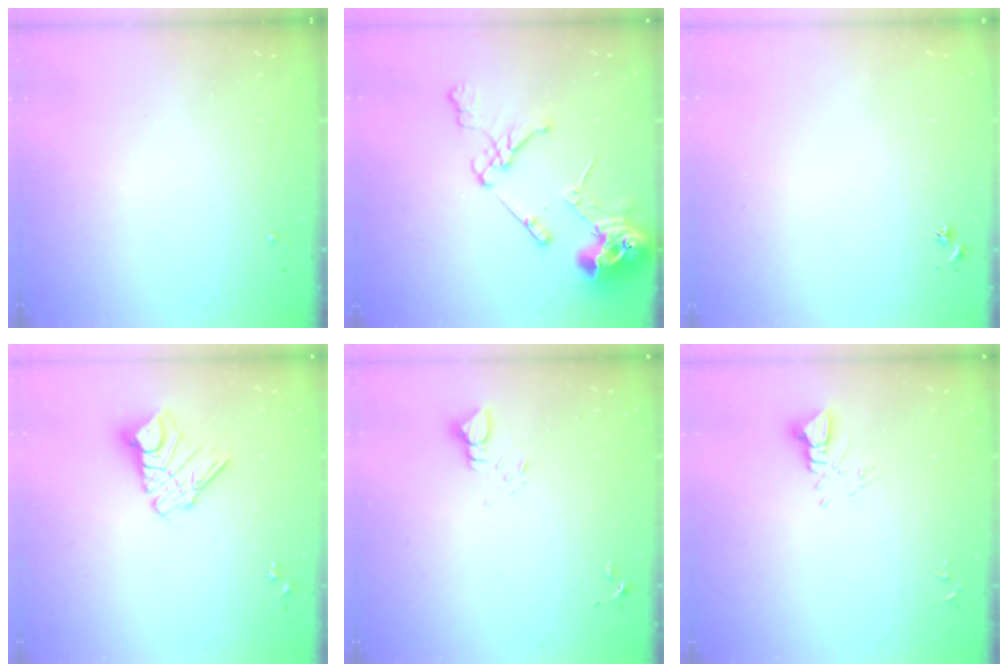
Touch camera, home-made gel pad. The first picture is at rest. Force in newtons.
{"total": 15.7, "press": 15.6, "slide": 2.0}
{"total": 3.0, "press": 2.9, "slide": 0.4}
{"total": 11.6, "press": 11.6, "slide": 1.2}
{"total": 3.4, "press": 3.4, "slide": 0.2}
{"total": 5.3, "press": 5.3, "slide": 0.3}